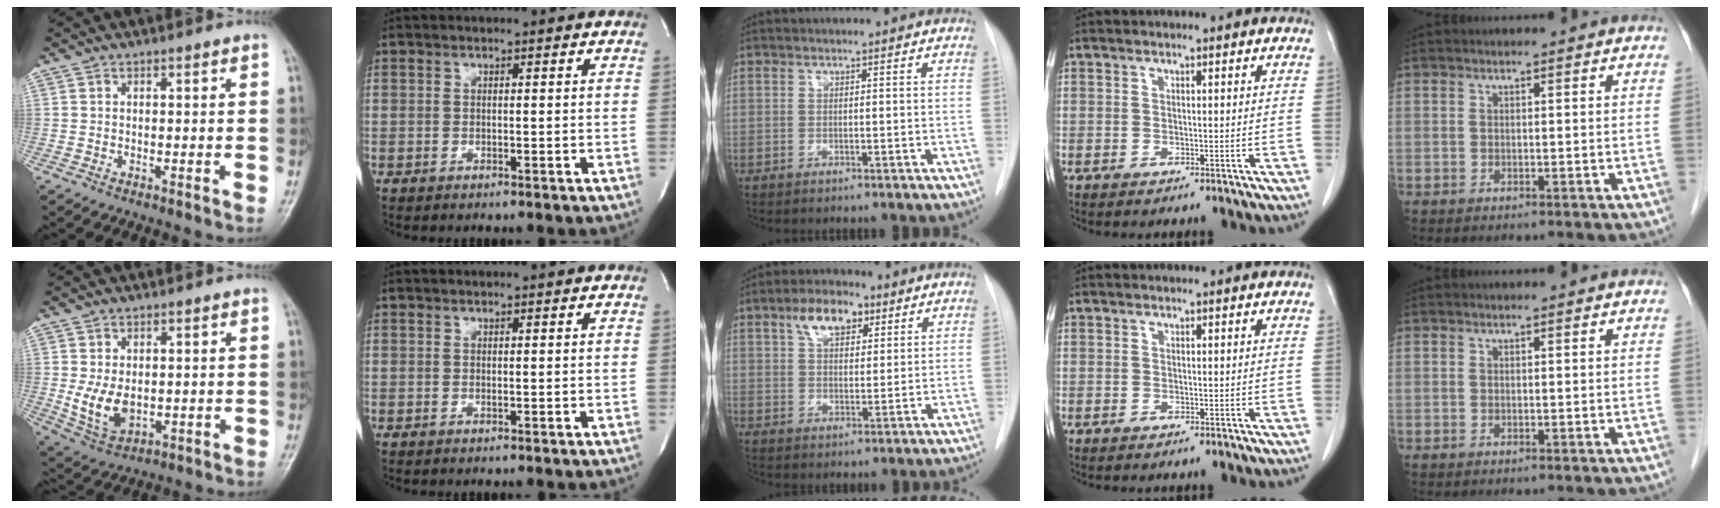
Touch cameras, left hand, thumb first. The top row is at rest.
{"thumb": {"total": 7.5, "force": [-0.3, 4.9, 5.6], "torque": [-0.095, -0.012, 0.010]}, "index": {"total": 0.5, "force": [0.4, 0.0, 0.3], "torque": [-0.002, 0.001, 0.005]}, "middle": {"total": 7.4, "force": [3.8, 3.8, 5.0], "torque": [-0.087, 0.019, 0.064]}}